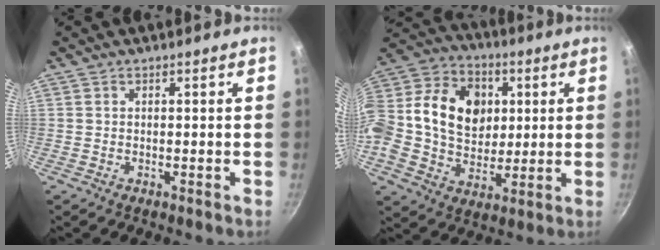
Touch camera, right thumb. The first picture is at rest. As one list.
[{"total": 23.4, "force": [3.1, 18.1, 14.4], "torque": [-0.250, 0.030, 0.046]}]